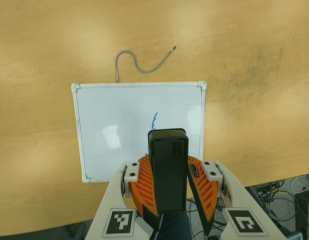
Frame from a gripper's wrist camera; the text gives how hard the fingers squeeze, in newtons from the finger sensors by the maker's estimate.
{"total": 8.3, "left": 9.2, "right": 7.3}